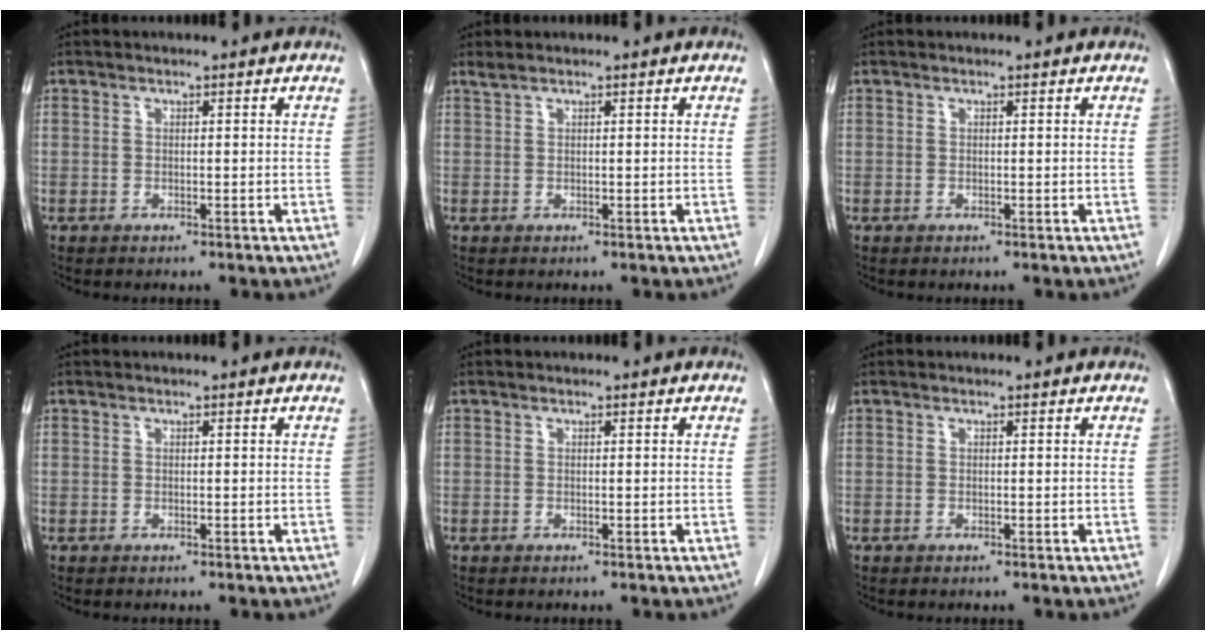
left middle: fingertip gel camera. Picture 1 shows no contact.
{"total": 0.7, "force": [0.6, -0.1, 0.3], "torque": [-0.014, 0.010, 0.018]}
{"total": 0.0}
{"total": 0.0}
{"total": 0.0}
{"total": 0.0}